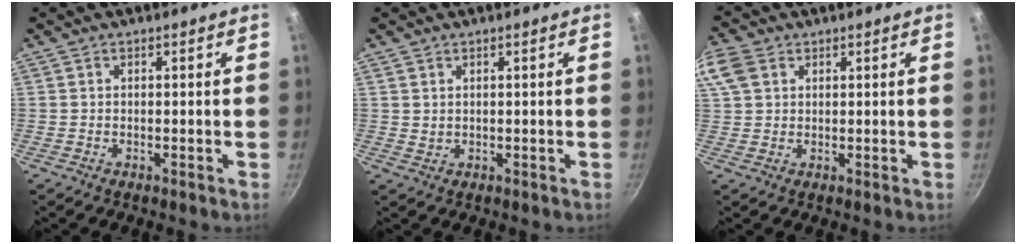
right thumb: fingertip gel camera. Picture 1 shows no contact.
{"total": 1.2, "force": [0.8, 0.9, 0.3], "torque": [0.000, -0.009, 0.014]}
{"total": 7.1, "force": [3.1, 5.2, 3.8], "torque": [-0.076, 0.008, 0.057]}